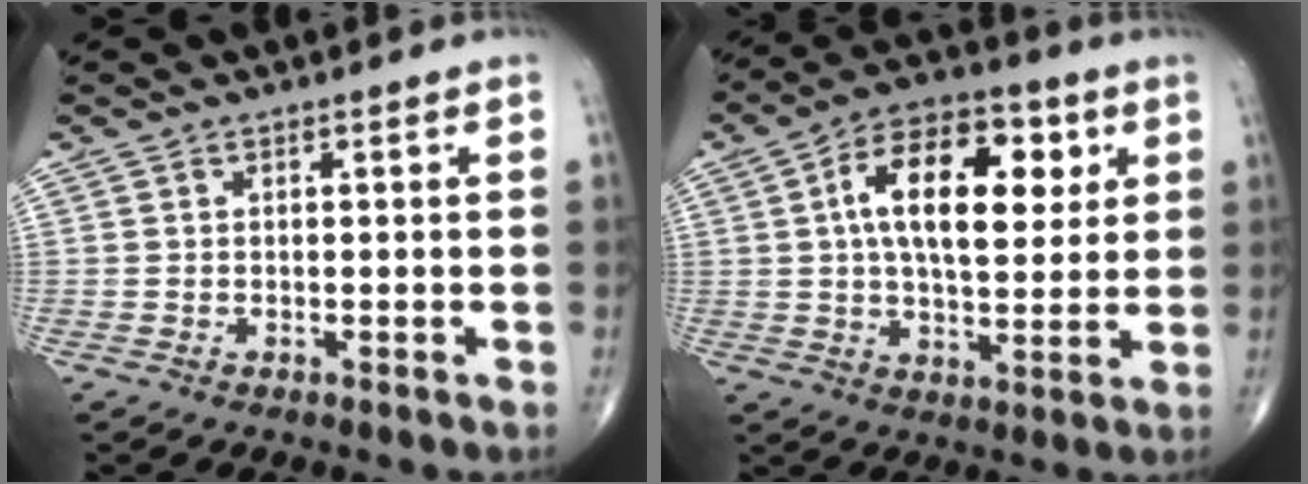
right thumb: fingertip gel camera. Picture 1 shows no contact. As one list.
[{"total": 17.3, "force": [4.2, 9.1, 14.1], "torque": [-0.203, 0.005, 0.062]}]